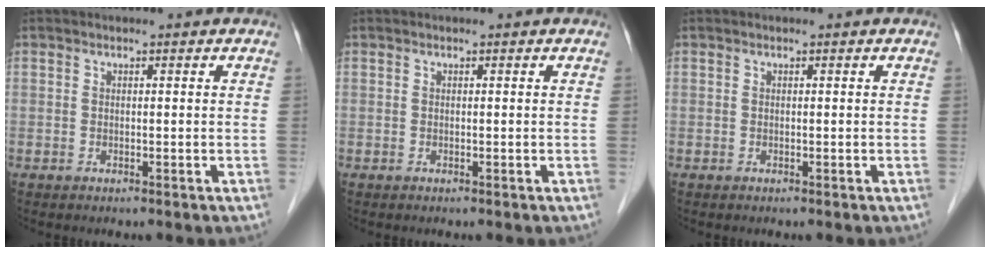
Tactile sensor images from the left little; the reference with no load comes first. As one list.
[{"total": 0.0}, {"total": 0.0}]